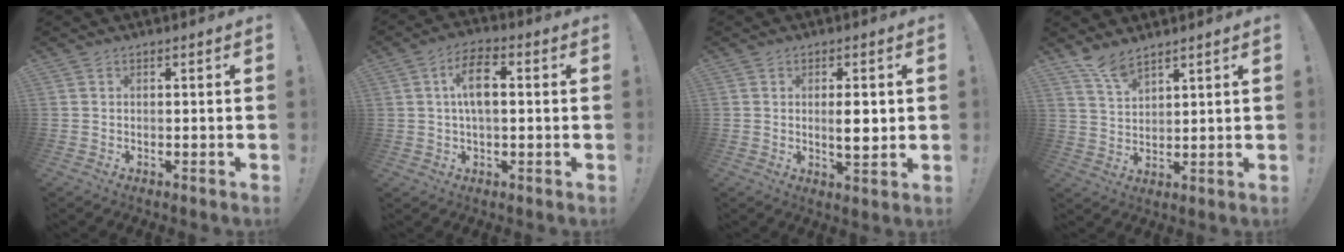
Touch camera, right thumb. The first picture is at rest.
{"total": 9.1, "force": [1.7, 4.8, 7.5], "torque": [-0.117, 0.010, 0.030]}
{"total": 5.5, "force": [0.3, 1.4, 5.3], "torque": [-0.065, -0.012, -0.001]}
{"total": 6.1, "force": [5.1, 1.6, 2.8], "torque": [-0.058, -0.032, 0.094]}